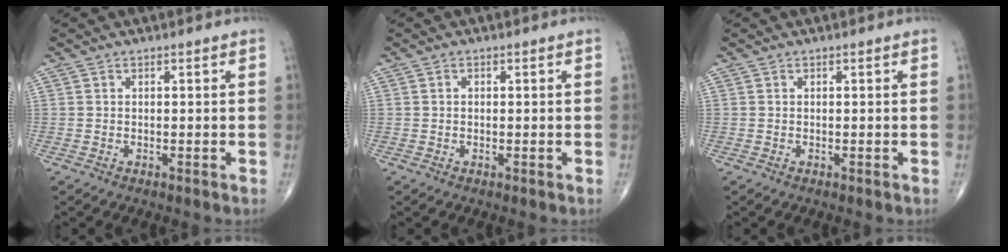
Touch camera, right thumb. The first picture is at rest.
{"total": 0.7, "force": [0.1, 0.6, 0.5], "torque": [-0.010, 0.003, 0.002]}
{"total": 0.0}